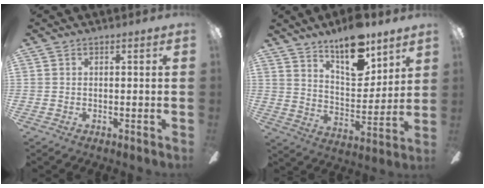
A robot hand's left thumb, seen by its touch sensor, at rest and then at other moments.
{"total": 15.8, "force": [12.0, 6.0, 8.3], "torque": [-0.134, -0.072, 0.209]}